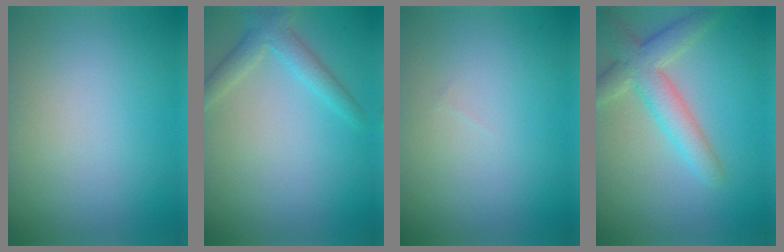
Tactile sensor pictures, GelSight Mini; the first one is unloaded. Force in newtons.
{"total": 2.6, "press": 2.6, "slide": 0.1}
{"total": 0.0}
{"total": 4.6, "press": 4.6, "slide": 0.4}